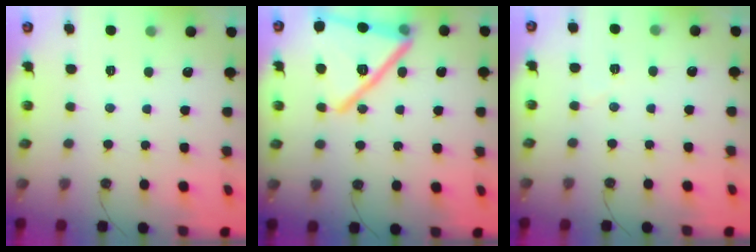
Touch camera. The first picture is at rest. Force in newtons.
{"total": 25.4, "press": 22.9, "slide": 11.1}
{"total": 2.9, "press": 2.4, "slide": 1.7}